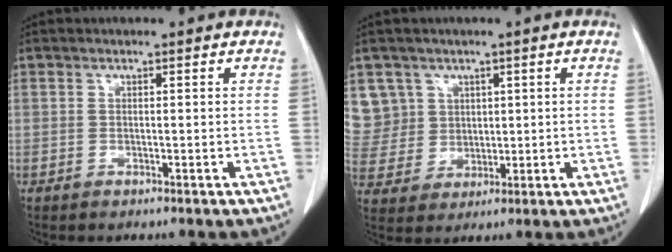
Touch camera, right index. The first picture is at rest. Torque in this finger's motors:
{"motor_torque": [-0.37, 0.41, -0.12, -0.01]}